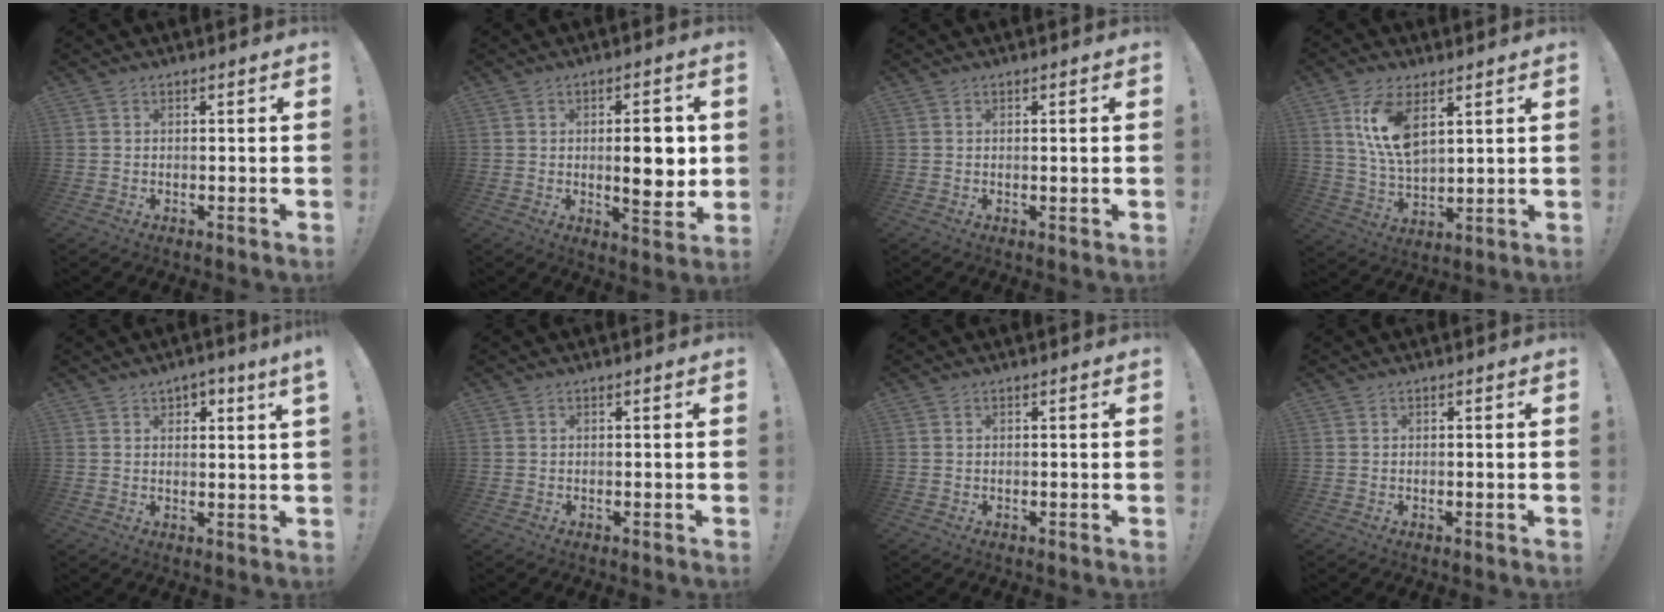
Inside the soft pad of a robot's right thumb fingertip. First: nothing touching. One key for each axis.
{"total": 9.8, "fx": 0.1, "fy": 3.2, "fz": 9.2, "tx": -0.111, "ty": -0.008, "tz": -0.004}
{"total": 0.8, "fx": 0.1, "fy": -0.2, "fz": 0.8, "tx": -0.003, "ty": -0.005, "tz": -0.001}
{"total": 11.9, "fx": 5.7, "fy": 5.8, "fz": 8.7, "tx": -0.172, "ty": -0.028, "tz": 0.102}
{"total": 2.7, "fx": 1.8, "fy": 0.4, "fz": 1.9, "tx": -0.026, "ty": -0.004, "tz": 0.027}
{"total": 0.0}
{"total": 0.0}
{"total": 0.0}